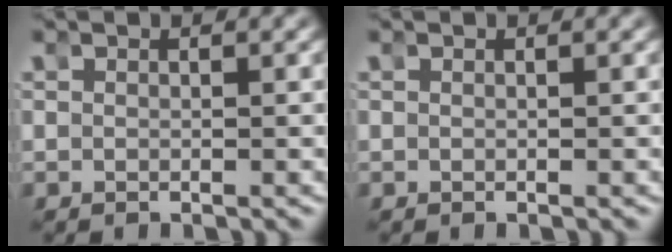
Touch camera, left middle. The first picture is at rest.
{"total": 0.0}